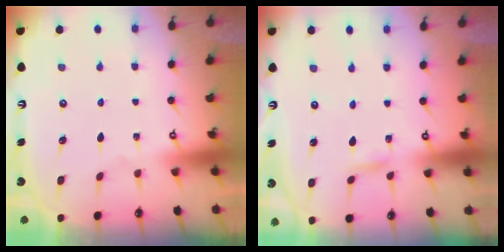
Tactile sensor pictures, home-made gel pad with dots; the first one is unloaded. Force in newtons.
{"total": 1.9, "press": 1.9, "slide": 0.1}